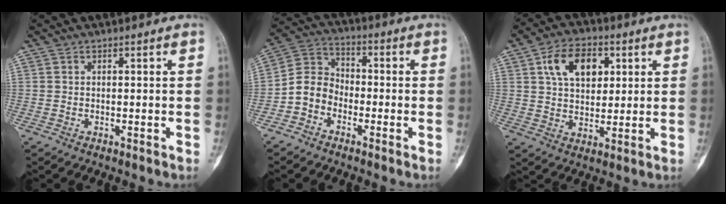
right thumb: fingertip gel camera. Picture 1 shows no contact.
{"total": 7.3, "force": [-2.9, 6.0, 3.1], "torque": [-0.045, 0.039, -0.069]}
{"total": 12.0, "force": [4.4, 7.7, 8.1], "torque": [-0.106, -0.009, 0.076]}